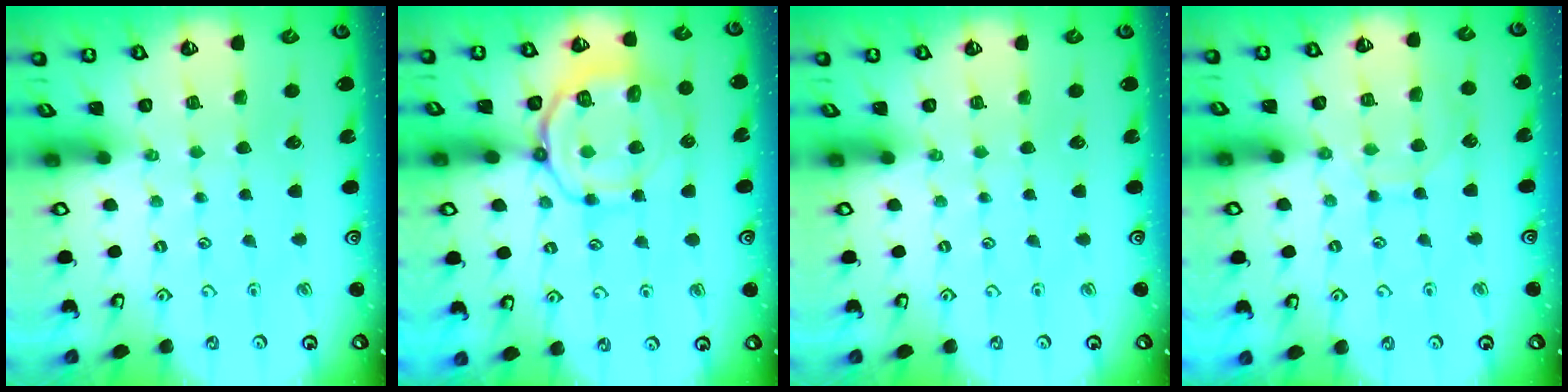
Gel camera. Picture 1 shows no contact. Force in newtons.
{"total": 11.9, "press": 11.8, "slide": 1.0}
{"total": 0.0}
{"total": 8.0, "press": 8.0, "slide": 0.6}